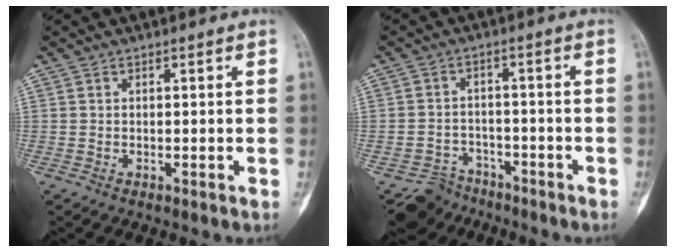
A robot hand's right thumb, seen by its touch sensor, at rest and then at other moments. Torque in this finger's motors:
{"motor_torque": [0.40, -0.16, -0.05, -0.57, 0.00]}